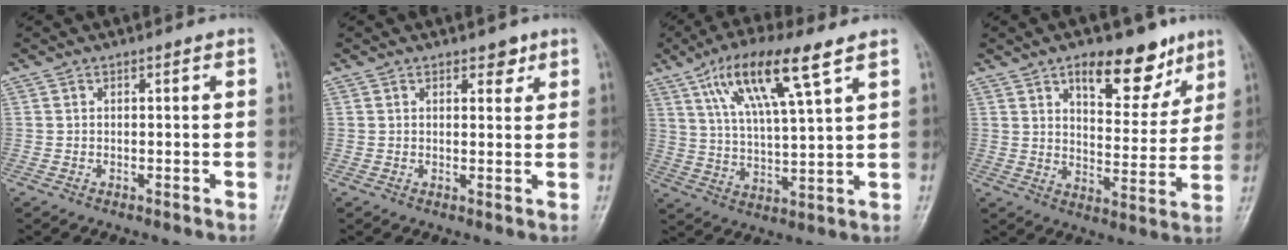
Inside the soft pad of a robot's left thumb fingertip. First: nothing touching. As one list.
[{"total": 2.5, "force": [1.7, 1.3, 1.3], "torque": [-0.003, -0.009, 0.023]}, {"total": 14.3, "force": [7.6, 3.0, 11.8], "torque": [-0.216, -0.019, 0.144]}, {"total": 13.7, "force": [8.6, 6.4, 8.6], "torque": [-0.074, -0.049, 0.128]}]